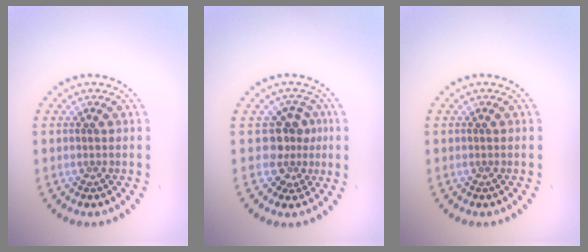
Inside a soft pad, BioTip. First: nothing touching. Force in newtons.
{"total": 2.8, "press": 2.0, "slide": 1.9}
{"total": 0.0}